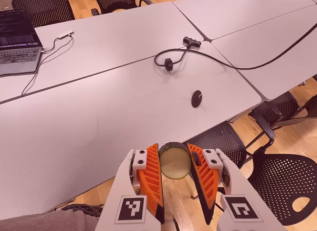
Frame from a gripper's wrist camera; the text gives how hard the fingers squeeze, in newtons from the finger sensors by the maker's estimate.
{"total": 8.2, "left": 8.2, "right": 8.3}